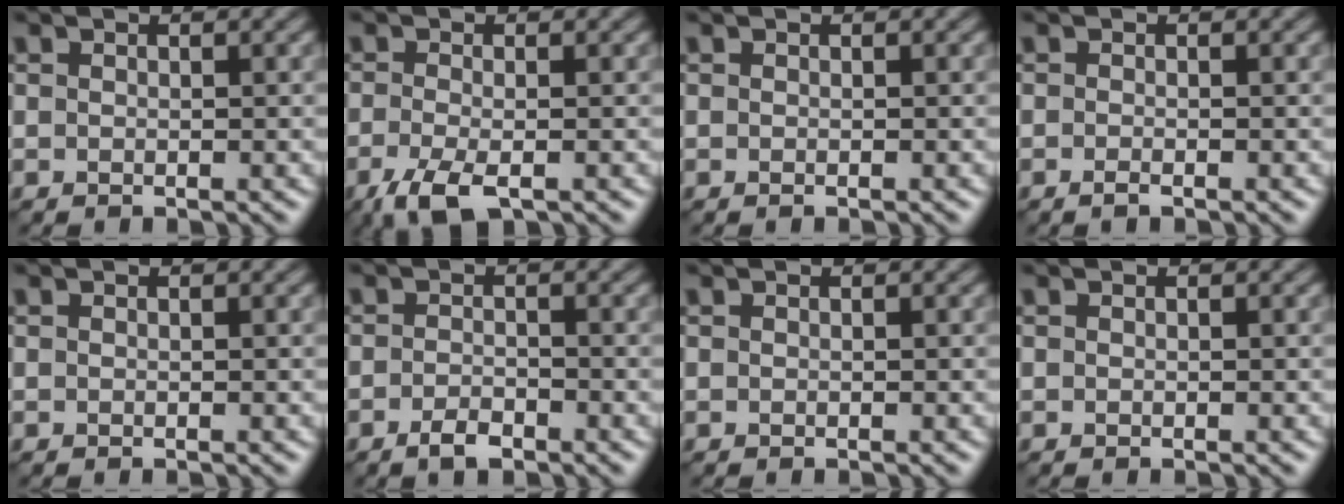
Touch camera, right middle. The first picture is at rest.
{"total": 4.2, "force": [-2.5, 1.5, 3.0], "torque": [-0.068, -0.003, -0.044]}
{"total": 0.0}
{"total": 0.8, "force": [-0.6, 0.1, 0.5], "torque": [-0.009, 0.001, -0.005]}
{"total": 0.0}
{"total": 2.1, "force": [-1.6, 0.8, 1.1], "torque": [-0.021, 0.005, -0.029]}
{"total": 0.0}
{"total": 0.0}